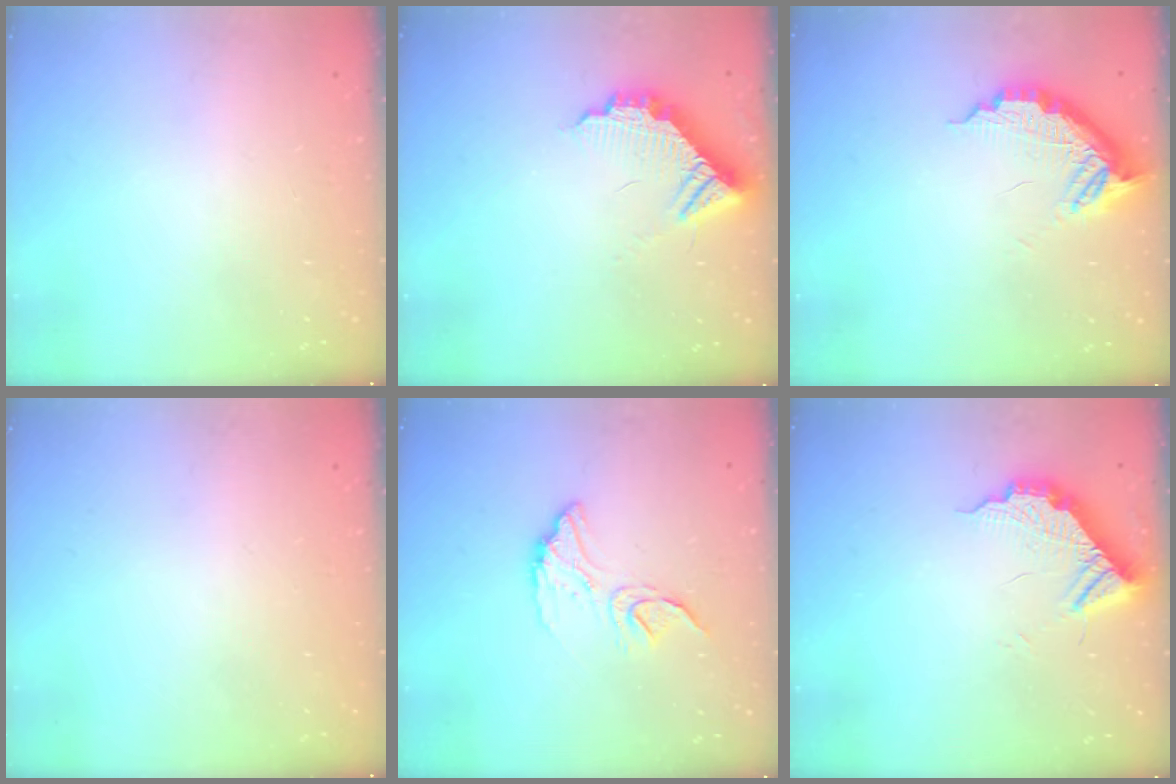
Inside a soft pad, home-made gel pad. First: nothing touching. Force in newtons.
{"total": 10.3, "press": 10.3, "slide": 0.8}
{"total": 11.4, "press": 11.4, "slide": 0.6}
{"total": 0.0}
{"total": 11.4, "press": 11.3, "slide": 0.7}
{"total": 11.0, "press": 11.0, "slide": 0.6}